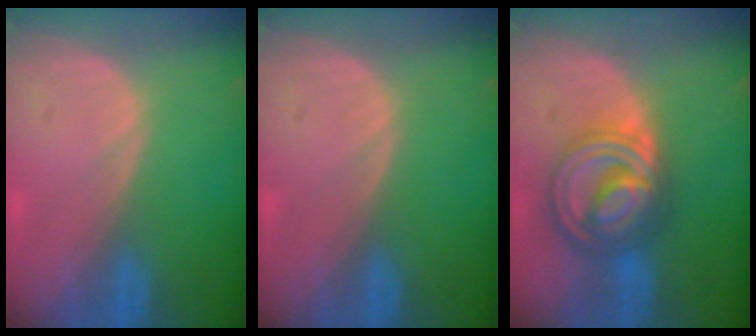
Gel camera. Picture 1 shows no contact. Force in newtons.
{"total": 0.0}
{"total": 9.0, "press": 9.0, "slide": 0.7}